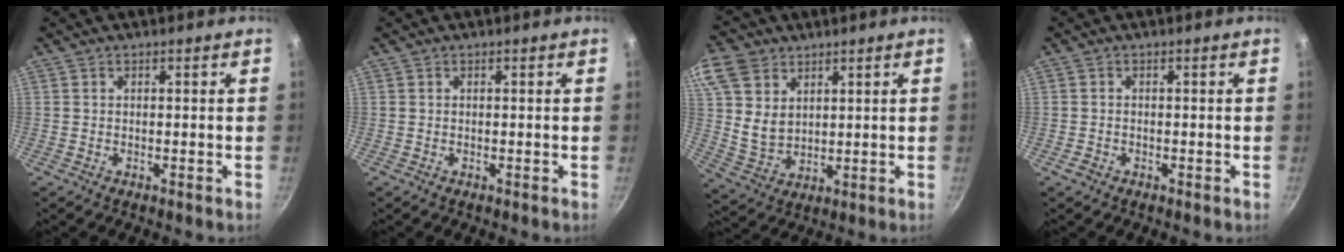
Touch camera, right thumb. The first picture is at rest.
{"total": 0.0}
{"total": 13.1, "force": [6.5, 9.4, 6.3], "torque": [-0.120, -0.016, 0.135]}
{"total": 1.1, "force": [-0.8, 0.6, 0.4], "torque": [-0.013, 0.003, -0.014]}